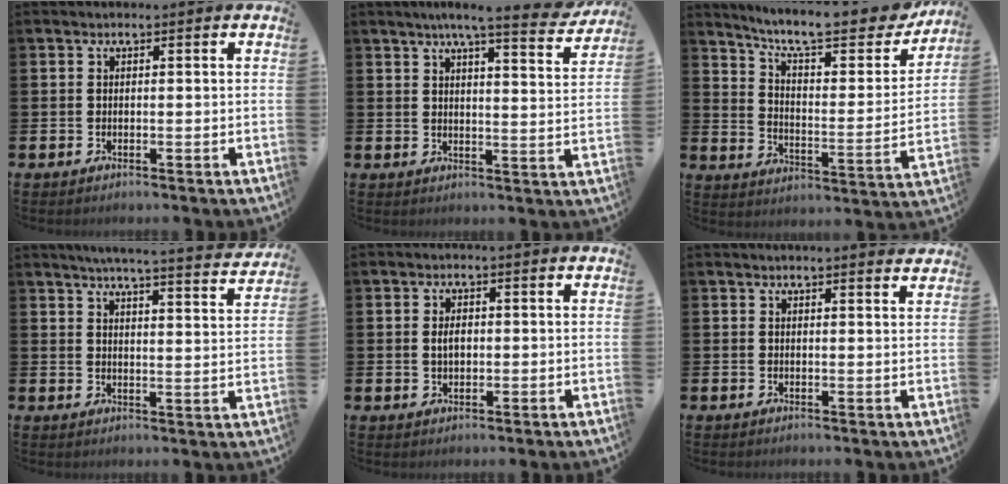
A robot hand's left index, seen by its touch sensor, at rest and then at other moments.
{"total": 6.8, "force": [6.1, 0.3, 3.1], "torque": [-0.058, -0.031, 0.101]}
{"total": 10.5, "force": [9.1, 2.3, 4.8], "torque": [-0.109, -0.066, 0.151]}
{"total": 5.3, "force": [5.1, -0.5, 1.5], "torque": [-0.030, -0.041, 0.082]}
{"total": 2.2, "force": [0.2, 1.4, 1.6], "torque": [-0.016, 0.001, -0.001]}
{"total": 1.8, "force": [1.8, -0.1, 0.0], "torque": [0.006, -0.012, 0.032]}